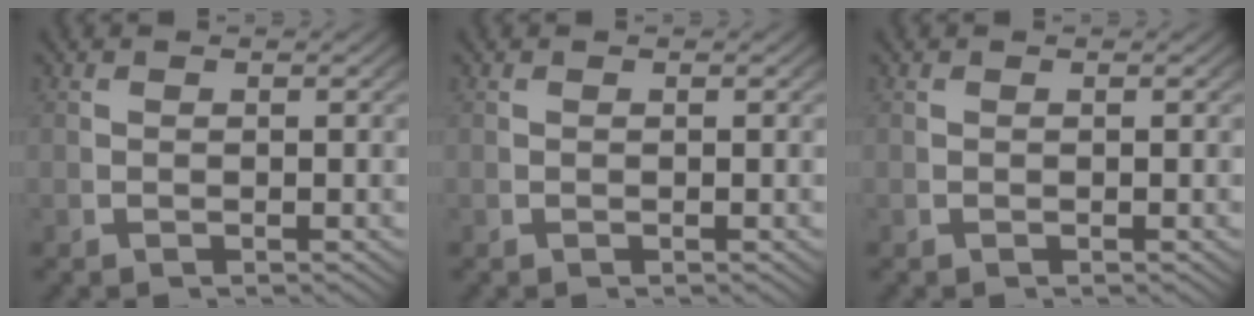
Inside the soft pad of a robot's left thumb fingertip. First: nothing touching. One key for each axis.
{"total": 0.0}
{"total": 0.0}